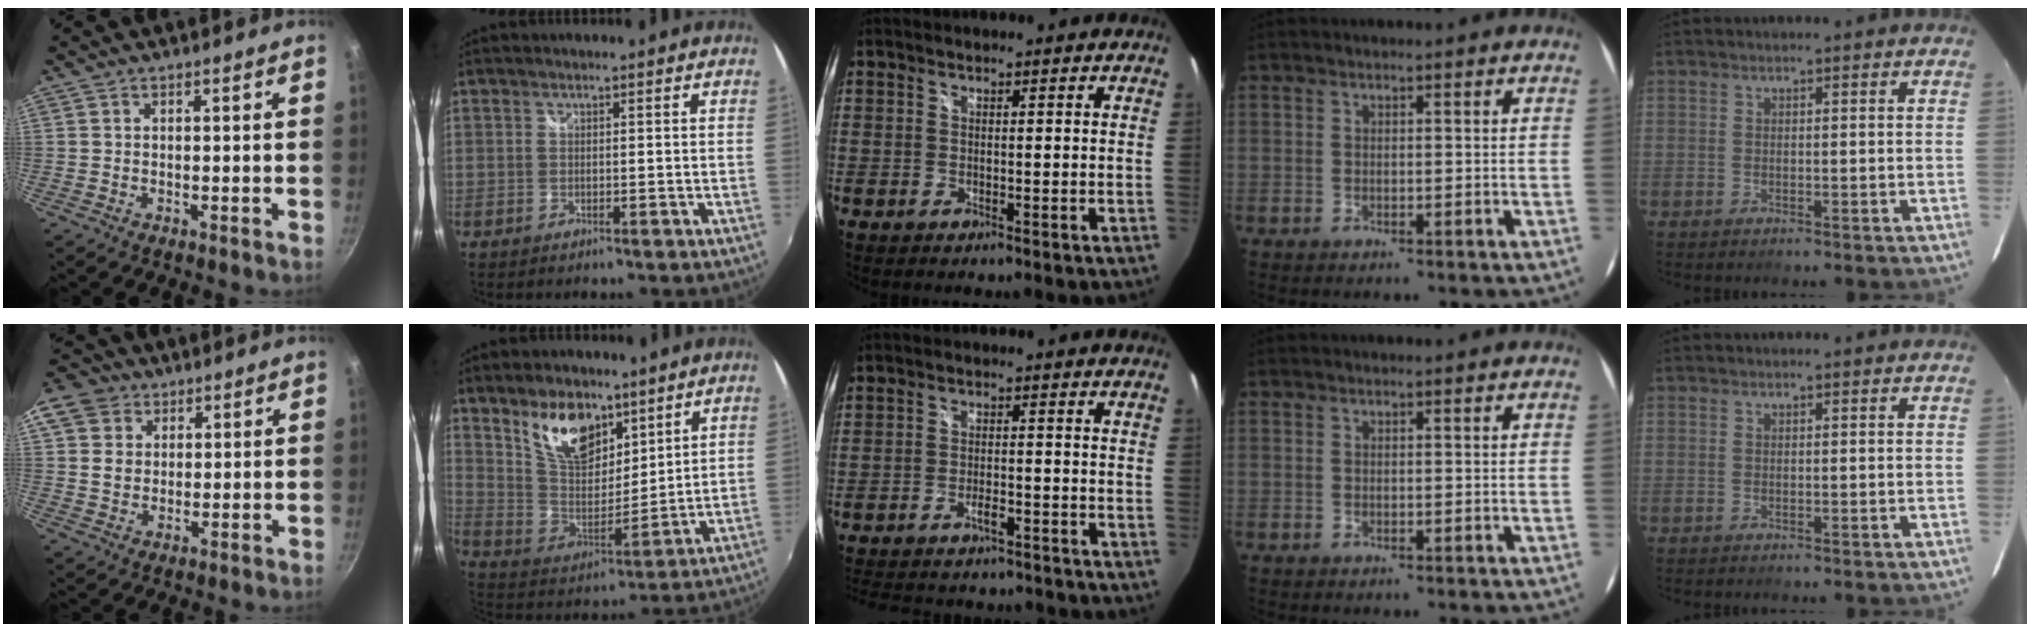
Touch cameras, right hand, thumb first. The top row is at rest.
{"thumb": {"total": 9.0, "force": [3.6, 7.4, 3.6], "torque": [-0.050, 0.001, 0.057]}, "index": {"total": 13.7, "force": [8.8, 7.2, 7.7], "torque": [-0.143, 0.000, 0.170]}, "middle": {"total": 14.4, "force": [-12.4, 4.9, 5.5], "torque": [-0.131, -0.002, -0.171]}}